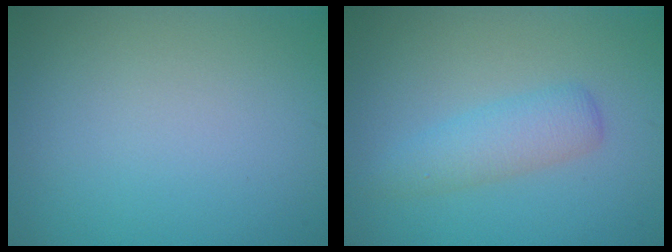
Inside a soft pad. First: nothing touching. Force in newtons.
{"total": 2.8, "press": 2.8, "slide": 0.0}